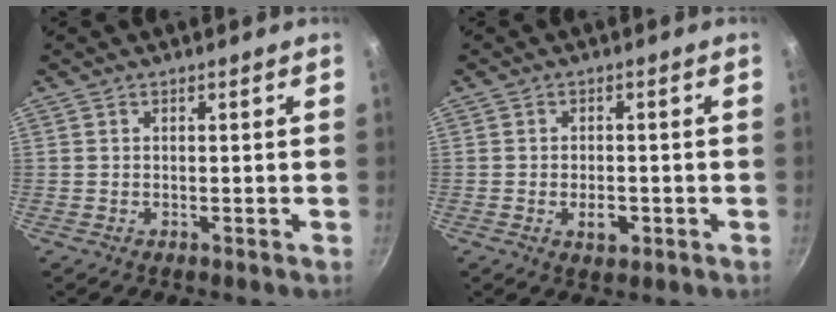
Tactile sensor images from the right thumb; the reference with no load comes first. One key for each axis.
{"total": 3.8, "fx": -1.2, "fy": 2.2, "fz": 2.8, "tx": -0.036, "ty": 0.006, "tz": -0.018}